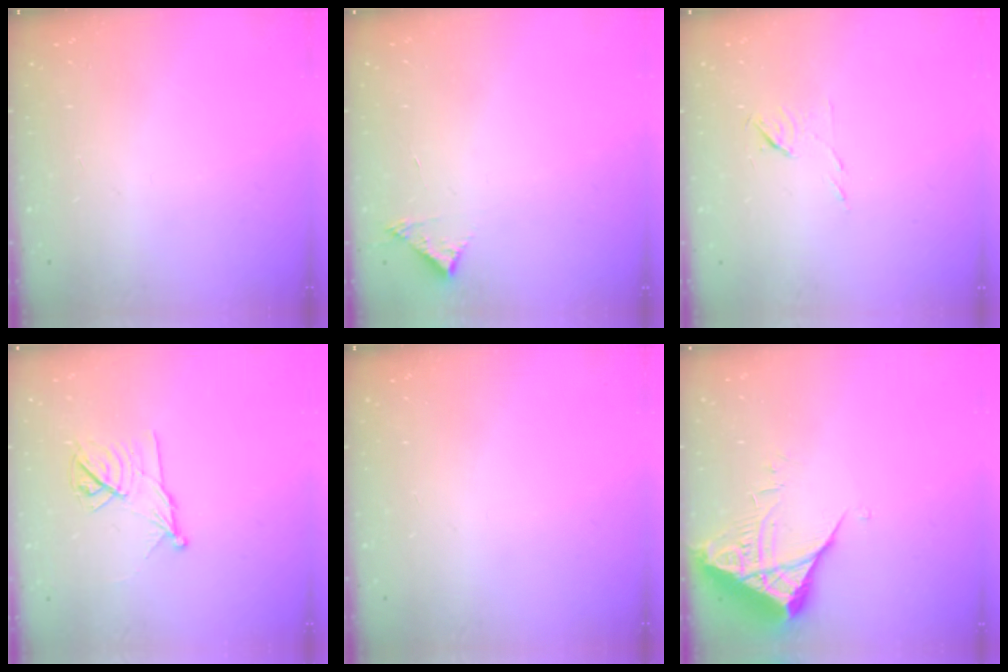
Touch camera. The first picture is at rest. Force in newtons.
{"total": 3.7, "press": 3.7, "slide": 0.1}
{"total": 4.8, "press": 4.7, "slide": 1.0}
{"total": 11.3, "press": 11.3, "slide": 0.5}
{"total": 0.0}
{"total": 5.7, "press": 5.7, "slide": 0.5}